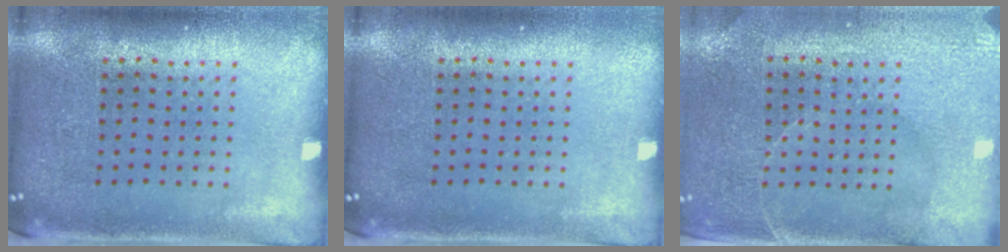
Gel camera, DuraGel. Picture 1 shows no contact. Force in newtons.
{"total": 0.0}
{"total": 3.0, "press": 2.9, "slide": 0.6}